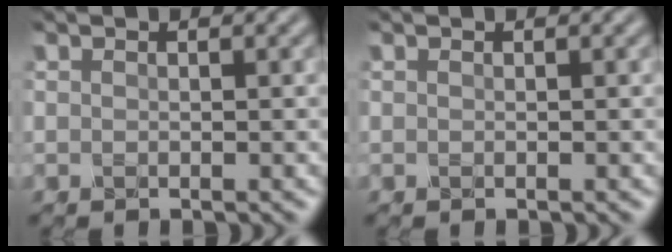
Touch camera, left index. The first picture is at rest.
{"total": 0.0}